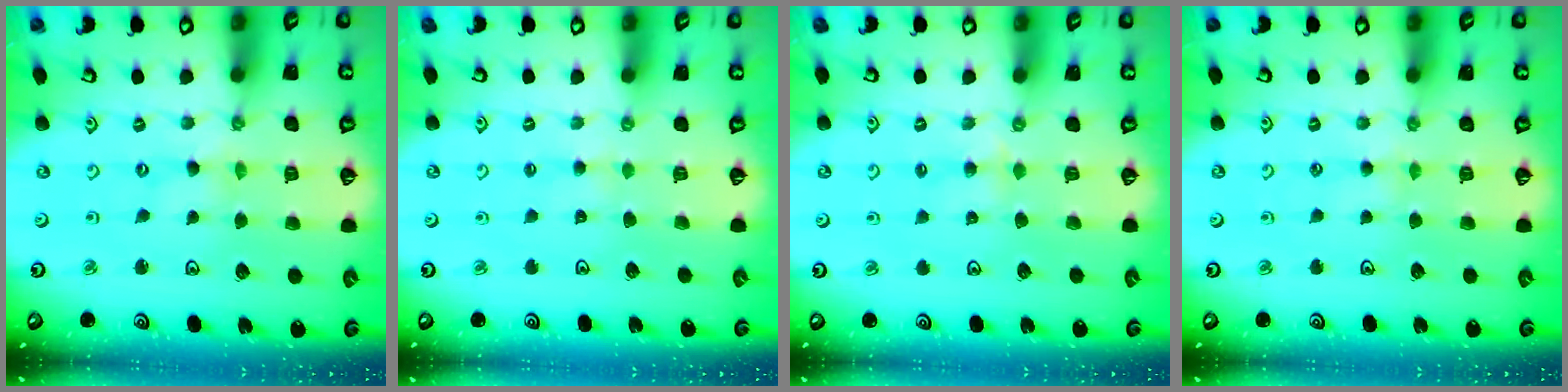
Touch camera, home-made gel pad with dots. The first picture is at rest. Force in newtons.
{"total": 1.3, "press": 1.3, "slide": 0.2}
{"total": 2.8, "press": 2.8, "slide": 0.5}
{"total": 2.8, "press": 2.8, "slide": 0.3}